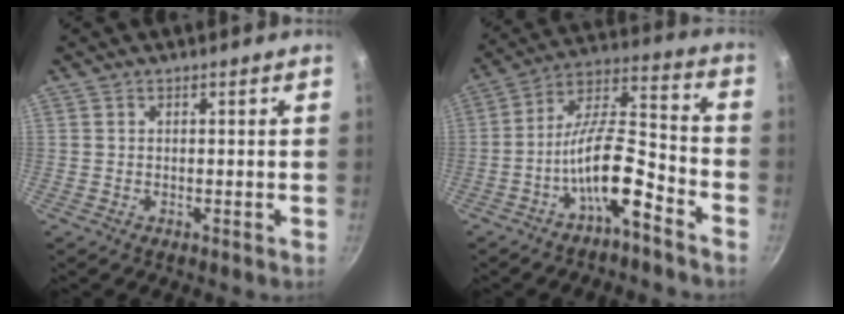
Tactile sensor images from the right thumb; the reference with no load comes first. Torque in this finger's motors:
{"motor_torque": [2.86, 2.14, 1.86, -0.90, 0.63]}